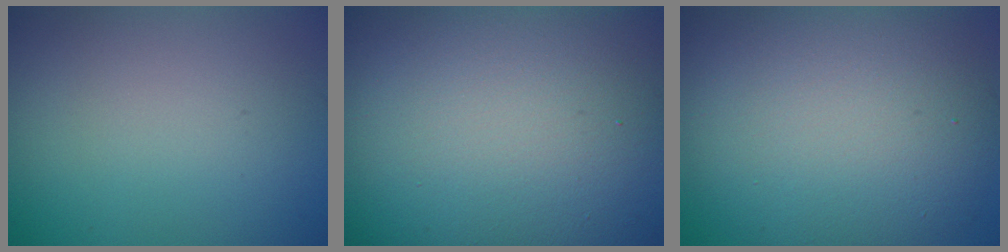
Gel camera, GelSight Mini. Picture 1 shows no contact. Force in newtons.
{"total": 23.5, "press": 23.4, "slide": 1.6}
{"total": 11.4, "press": 11.4, "slide": 0.6}